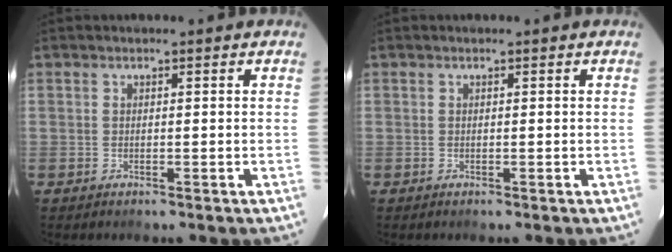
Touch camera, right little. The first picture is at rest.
{"total": 0.0}